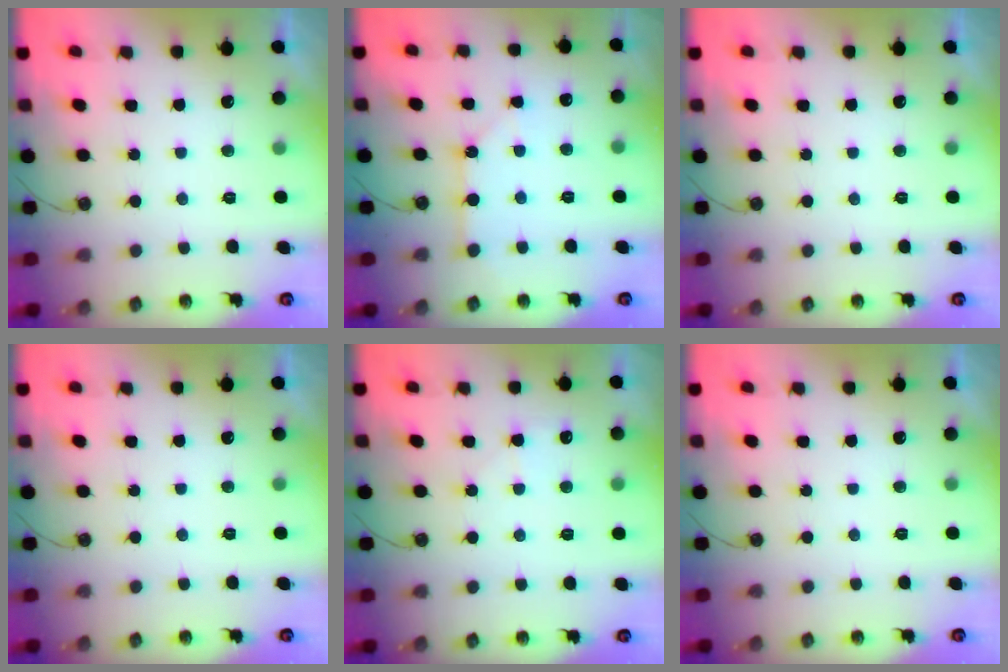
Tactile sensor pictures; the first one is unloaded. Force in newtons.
{"total": 2.8, "press": 2.8, "slide": 0.1}
{"total": 0.0}
{"total": 0.0}
{"total": 5.9, "press": 5.8, "slide": 0.8}
{"total": 0.0}